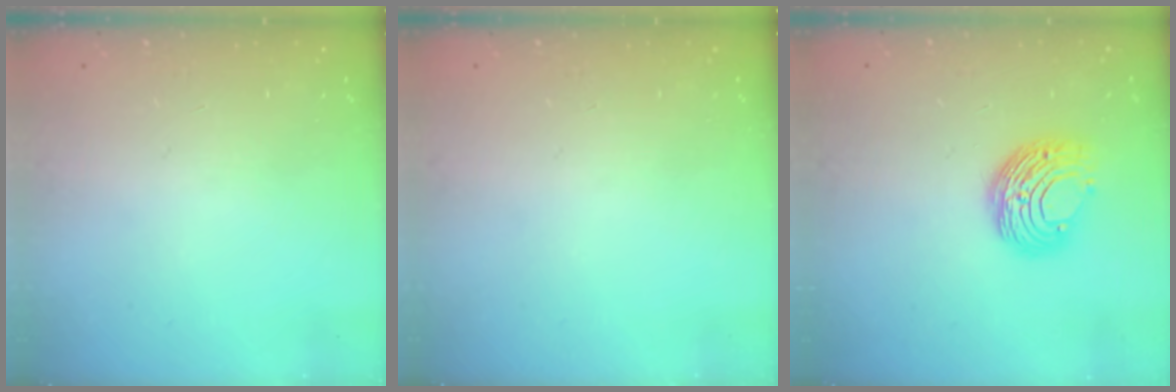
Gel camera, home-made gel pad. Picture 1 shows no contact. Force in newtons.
{"total": 0.0}
{"total": 9.2, "press": 9.2, "slide": 0.4}